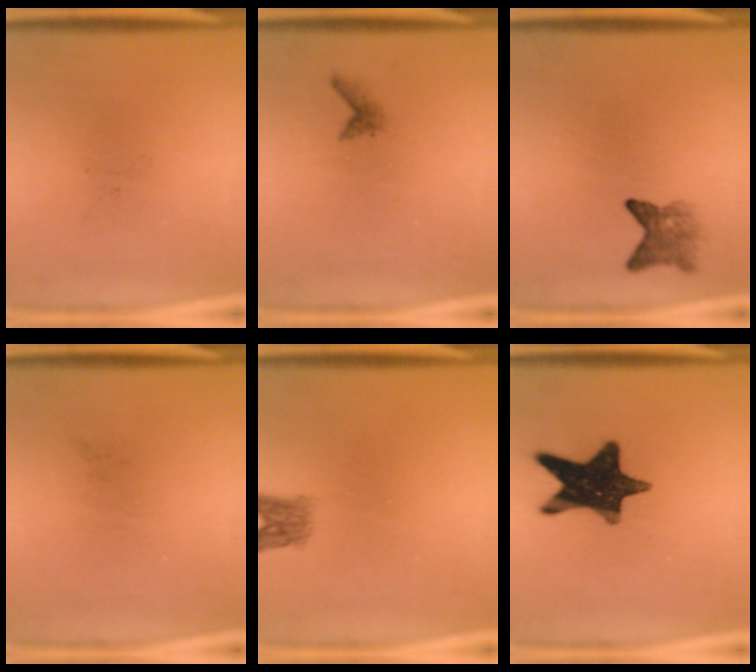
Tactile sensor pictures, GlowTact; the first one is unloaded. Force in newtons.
{"total": 0.9}
{"total": 2.8}
{"total": 0.0}
{"total": 2.5}
{"total": 14.4}